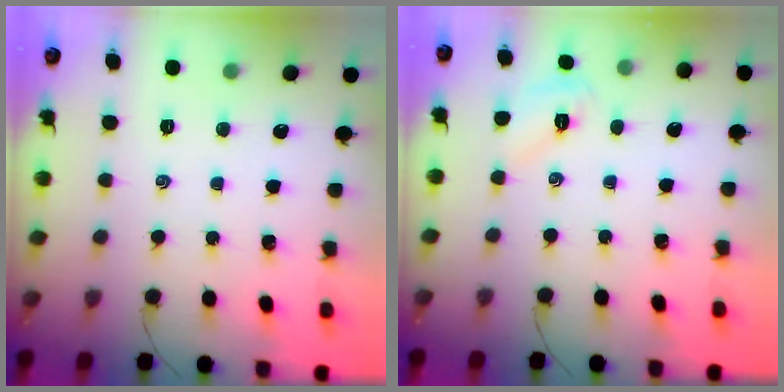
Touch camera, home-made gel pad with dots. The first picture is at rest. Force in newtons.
{"total": 5.5, "press": 5.3, "slide": 1.4}